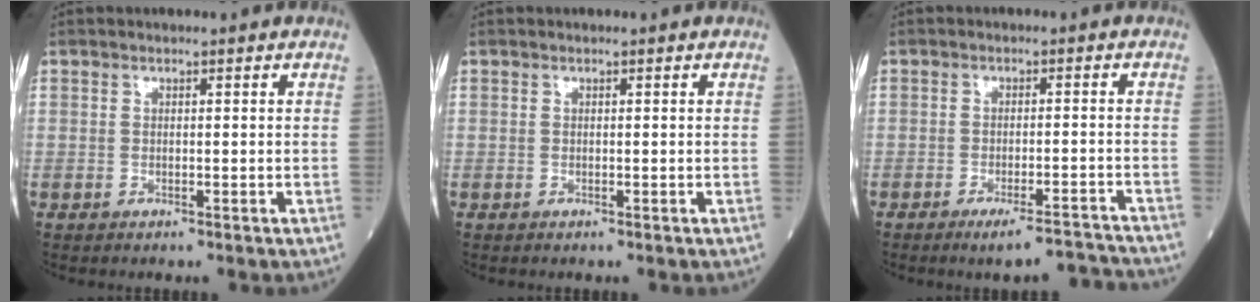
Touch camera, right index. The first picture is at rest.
{"total": 0.0}
{"total": 6.8, "force": [-6.3, 0.1, 2.6], "torque": [-0.017, 0.007, -0.094]}